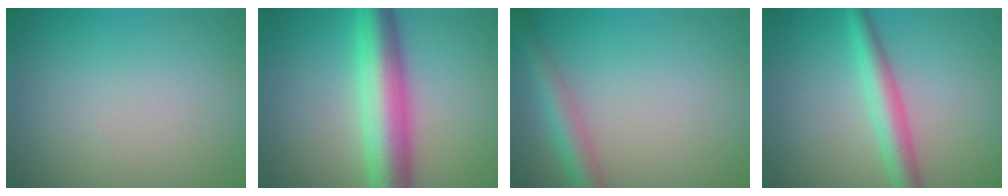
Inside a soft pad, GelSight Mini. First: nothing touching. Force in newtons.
{"total": 7.9, "press": 7.9, "slide": 0.1}
{"total": 3.2, "press": 3.2, "slide": 0.1}
{"total": 3.6, "press": 3.6, "slide": 0.1}